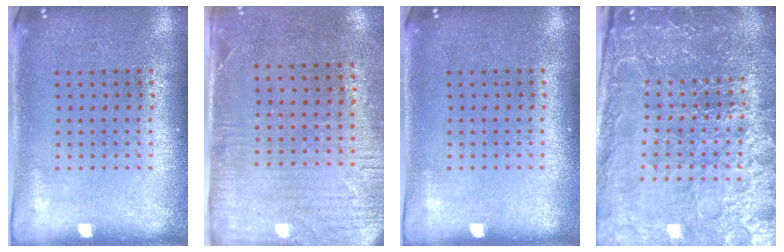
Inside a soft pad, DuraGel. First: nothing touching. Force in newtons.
{"total": 2.9, "press": 2.4, "slide": 1.7}
{"total": 0.0}
{"total": 5.7, "press": 5.2, "slide": 2.3}